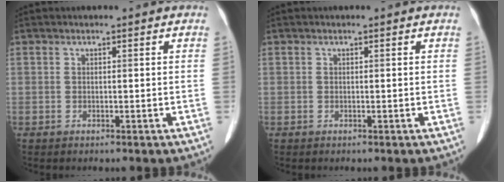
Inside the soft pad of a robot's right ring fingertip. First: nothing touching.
{"total": 0.0}